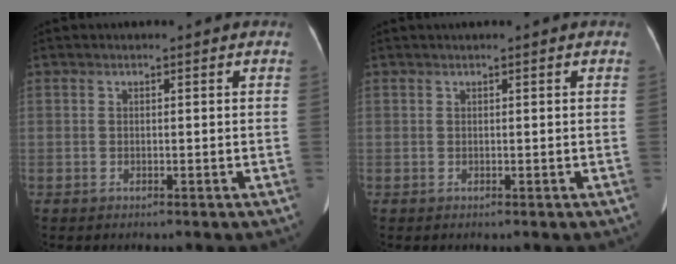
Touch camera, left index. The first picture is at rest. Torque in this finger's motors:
{"motor_torque": [0.06, -0.09, -0.01, 0.02]}